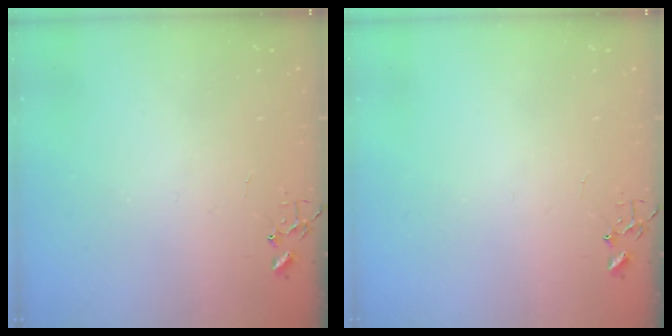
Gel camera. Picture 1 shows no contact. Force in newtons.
{"total": 0.0}